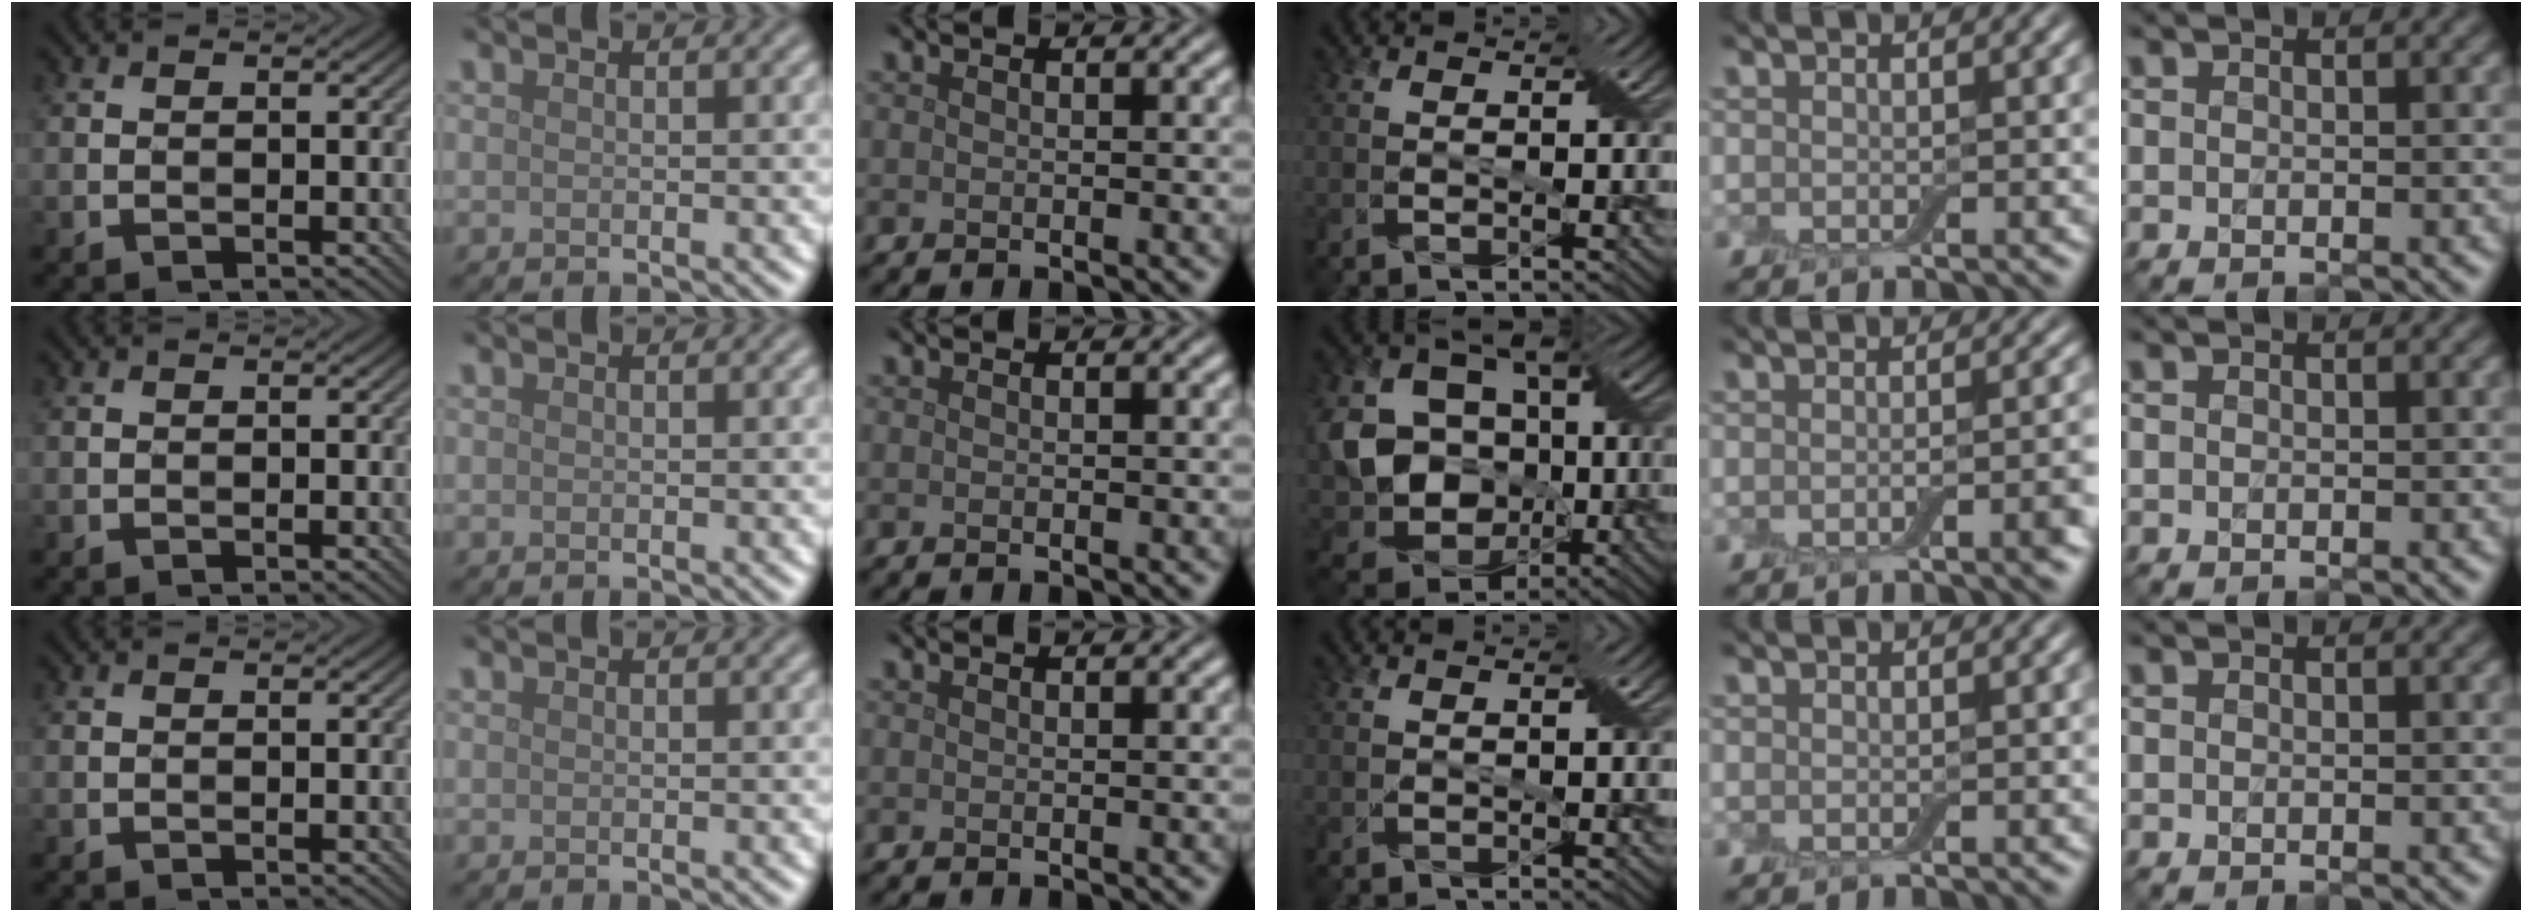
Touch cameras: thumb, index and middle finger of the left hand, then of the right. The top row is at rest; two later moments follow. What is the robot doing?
{"motion": "insert", "object": "backpack"}